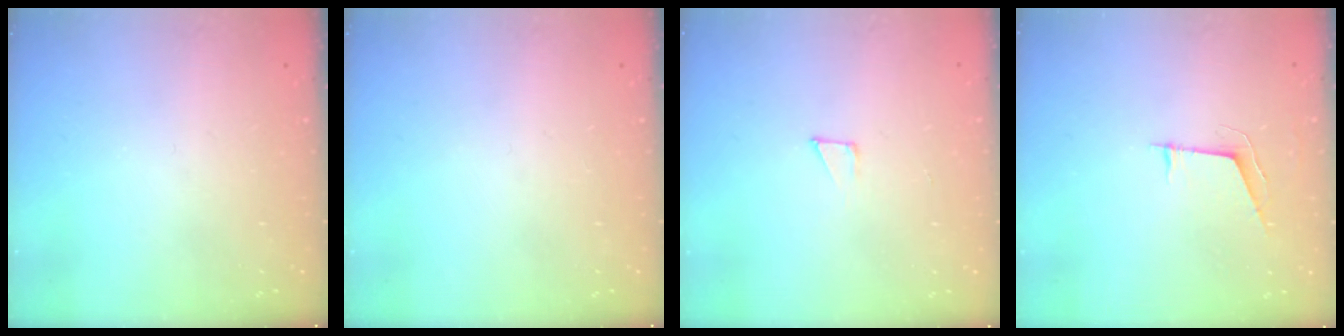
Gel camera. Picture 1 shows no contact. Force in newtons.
{"total": 0.0}
{"total": 4.3, "press": 4.2, "slide": 0.3}
{"total": 5.4, "press": 4.9, "slide": 2.4}